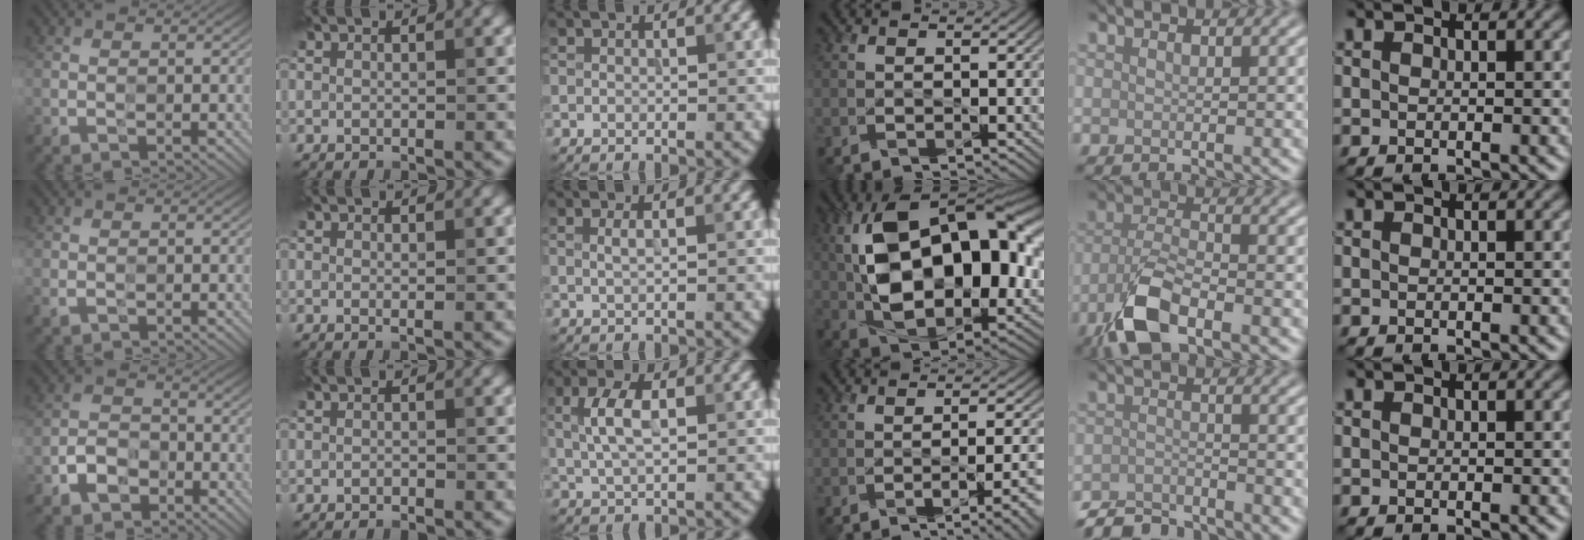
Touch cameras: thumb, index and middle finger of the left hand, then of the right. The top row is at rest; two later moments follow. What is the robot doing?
{"motion": "wipe", "object": "glasses"}